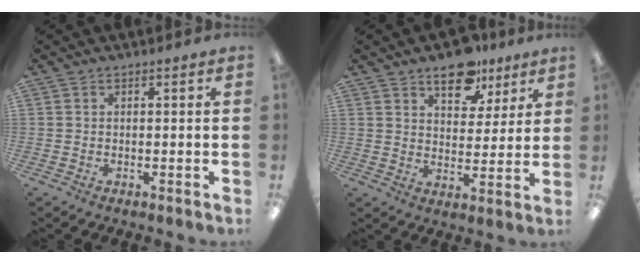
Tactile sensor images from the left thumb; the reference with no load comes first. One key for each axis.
{"total": 11.5, "fx": 8.2, "fy": 6.2, "fz": 5.1, "tx": -0.055, "ty": -0.046, "tz": 0.144}